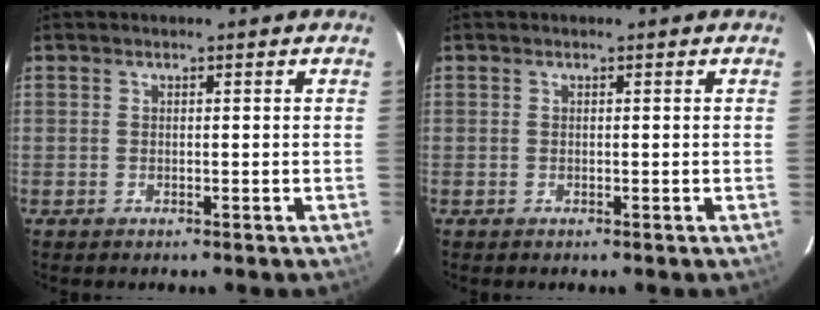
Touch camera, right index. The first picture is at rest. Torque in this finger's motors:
{"motor_torque": [0.04, 0.00, 0.00, 0.01]}